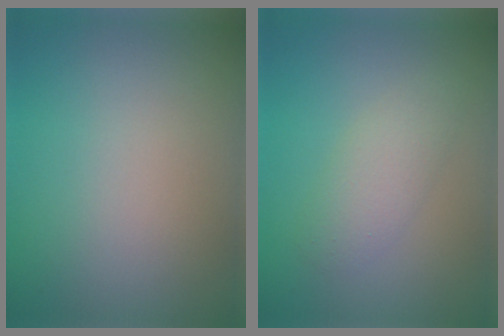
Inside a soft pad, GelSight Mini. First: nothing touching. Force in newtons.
{"total": 2.5, "press": 2.5, "slide": 0.1}